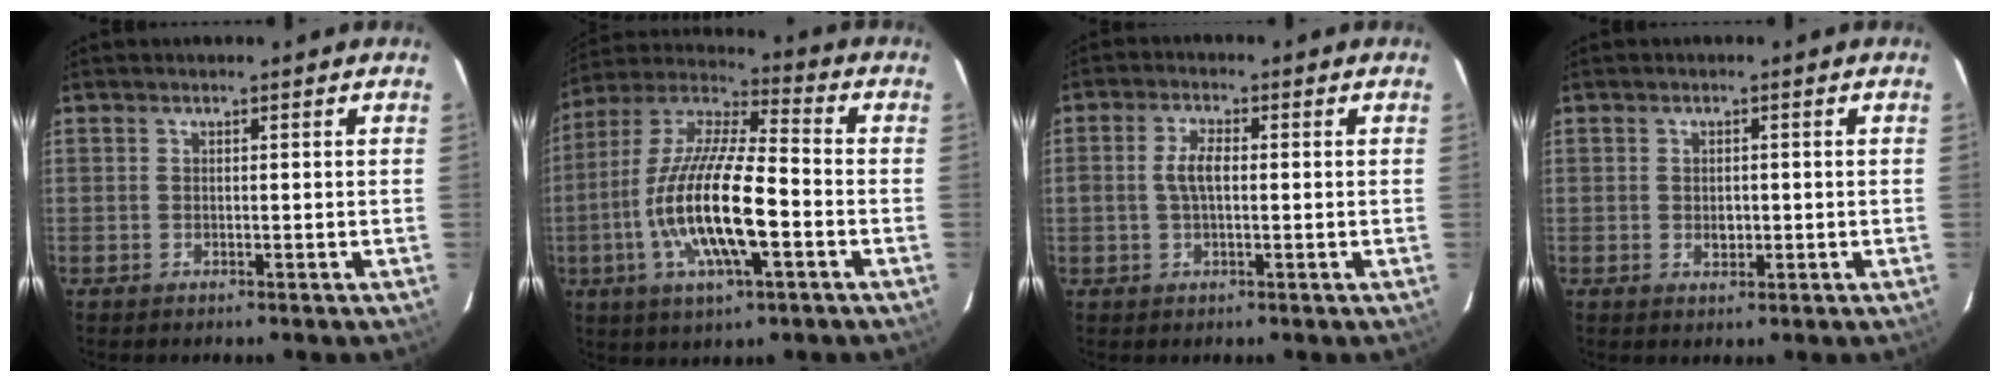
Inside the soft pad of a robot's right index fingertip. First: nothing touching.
{"total": 18.4, "force": [-4.8, 4.9, 17.1], "torque": [-0.338, -0.011, -0.095]}
{"total": 4.1, "force": [0.0, 1.9, 3.6], "torque": [-0.073, 0.007, 0.001]}
{"total": 2.2, "force": [-0.3, 1.7, 1.3], "torque": [-0.020, 0.000, -0.003]}